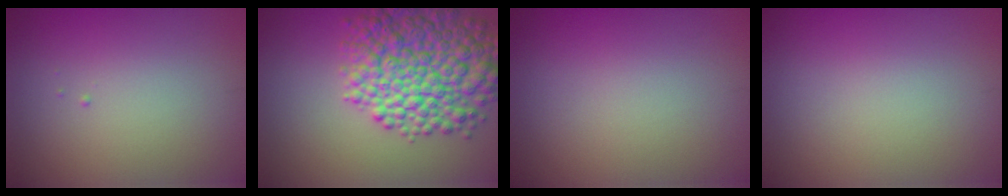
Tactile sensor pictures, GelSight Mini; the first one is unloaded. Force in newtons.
{"total": 9.2, "press": 9.2, "slide": 0.1}
{"total": 0.0}
{"total": 0.0}